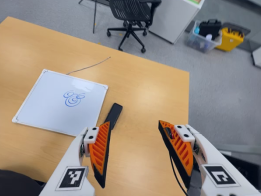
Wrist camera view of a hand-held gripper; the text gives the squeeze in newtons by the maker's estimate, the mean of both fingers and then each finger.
{"total": 0.0}